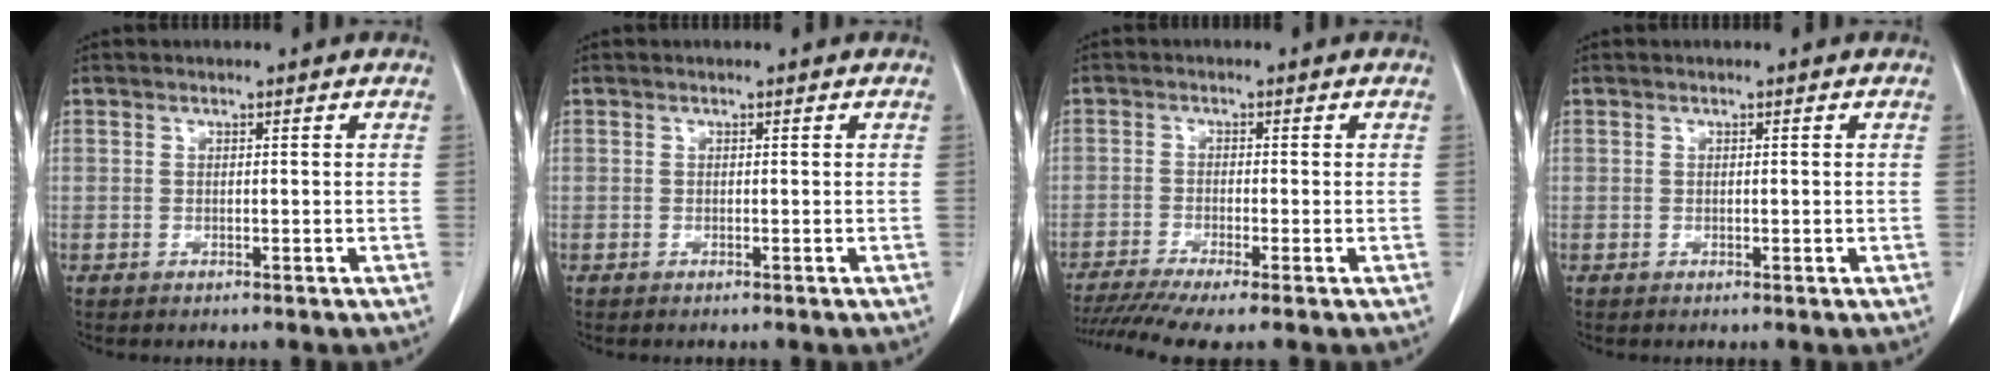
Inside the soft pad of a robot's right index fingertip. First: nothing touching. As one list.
[{"total": 0.0}, {"total": 7.9, "force": [-6.2, -0.1, 5.0], "torque": [-0.084, -0.013, -0.102]}, {"total": 0.0}]